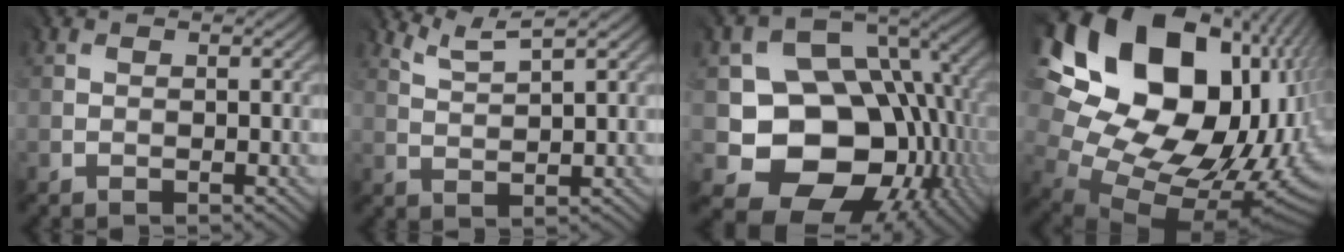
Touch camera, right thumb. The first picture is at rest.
{"total": 3.1, "force": [2.8, -0.2, 1.2], "torque": [-0.027, 0.004, 0.067]}
{"total": 13.6, "force": [-1.5, 10.9, 8.1], "torque": [-0.111, -0.034, -0.021]}
{"total": 21.6, "force": [7.9, 14.6, 13.9], "torque": [-0.297, 0.031, 0.163]}